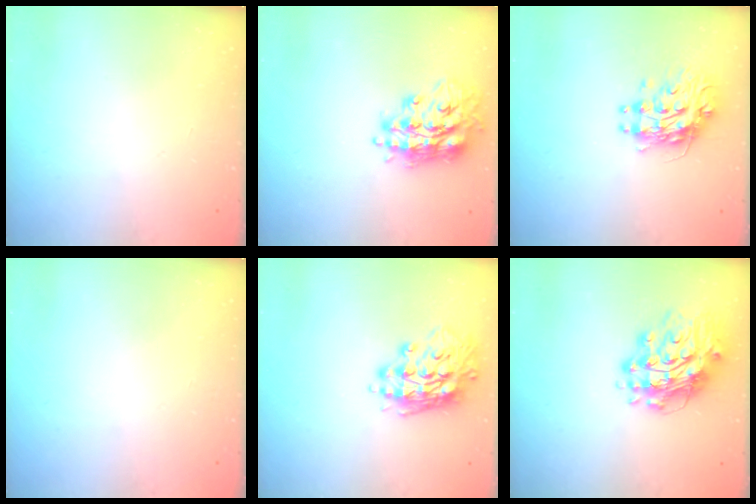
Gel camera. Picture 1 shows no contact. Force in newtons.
{"total": 17.1, "press": 17.0, "slide": 1.4}
{"total": 10.7, "press": 10.7, "slide": 0.9}
{"total": 0.0}
{"total": 15.7, "press": 15.5, "slide": 2.5}
{"total": 15.8, "press": 15.7, "slide": 1.7}